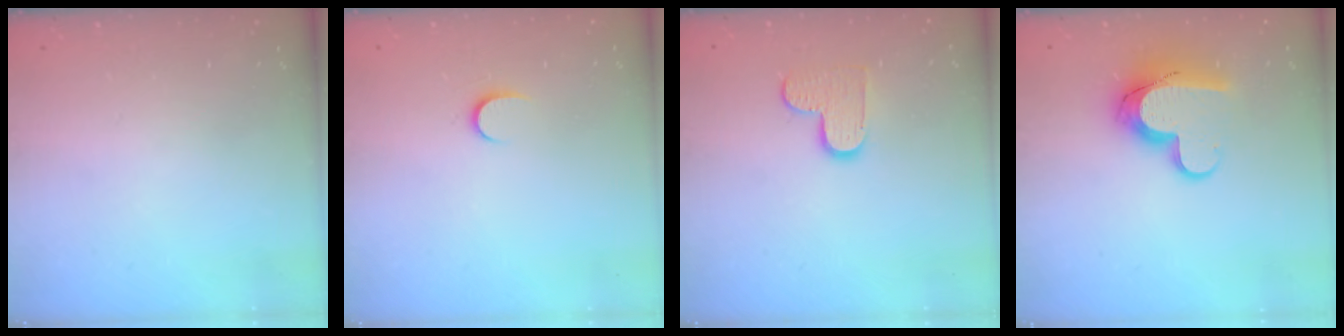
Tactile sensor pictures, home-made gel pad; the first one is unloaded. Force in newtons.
{"total": 3.8, "press": 3.8, "slide": 0.4}
{"total": 8.2, "press": 8.1, "slide": 0.2}
{"total": 12.4, "press": 12.4, "slide": 0.6}